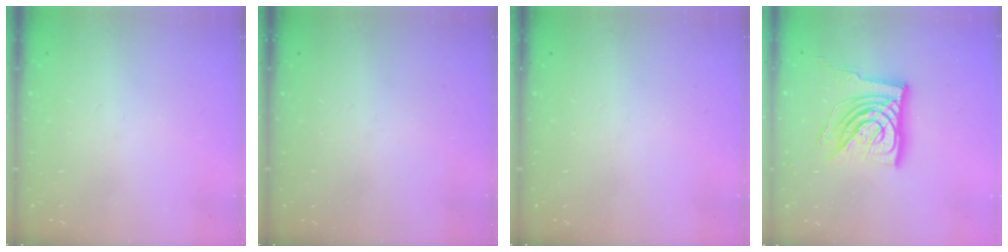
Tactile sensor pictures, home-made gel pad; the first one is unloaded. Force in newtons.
{"total": 0.0}
{"total": 0.0}
{"total": 20.3, "press": 20.1, "slide": 2.6}